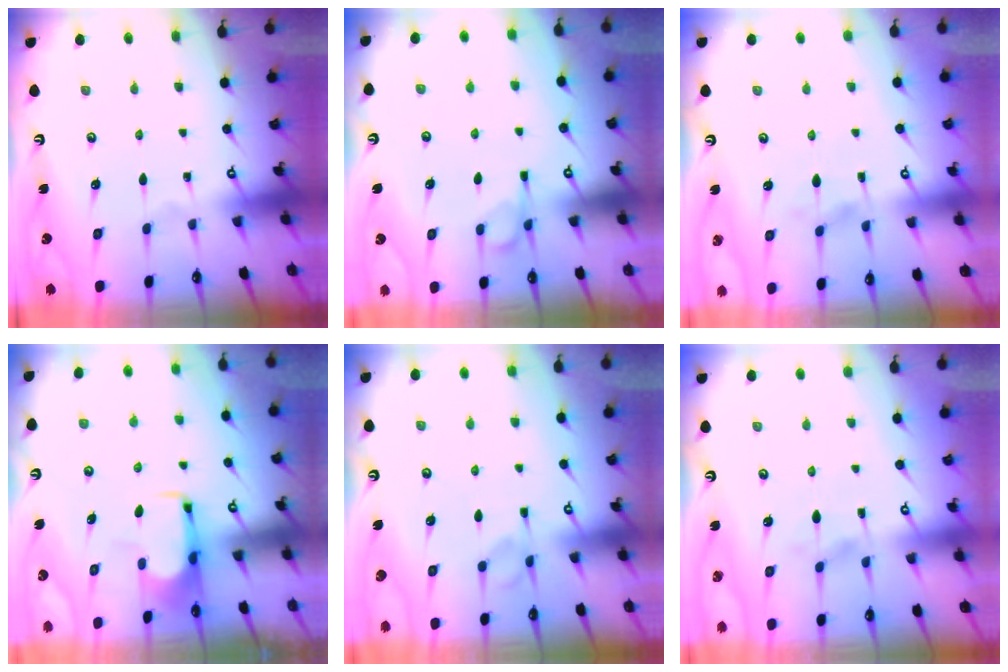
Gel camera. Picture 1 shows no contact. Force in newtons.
{"total": 3.1, "press": 3.0, "slide": 1.0}
{"total": 2.6, "press": 2.3, "slide": 1.0}
{"total": 2.1, "press": 2.0, "slide": 0.4}
{"total": 2.1, "press": 2.0, "slide": 0.8}
{"total": 2.6, "press": 2.3, "slide": 1.0}